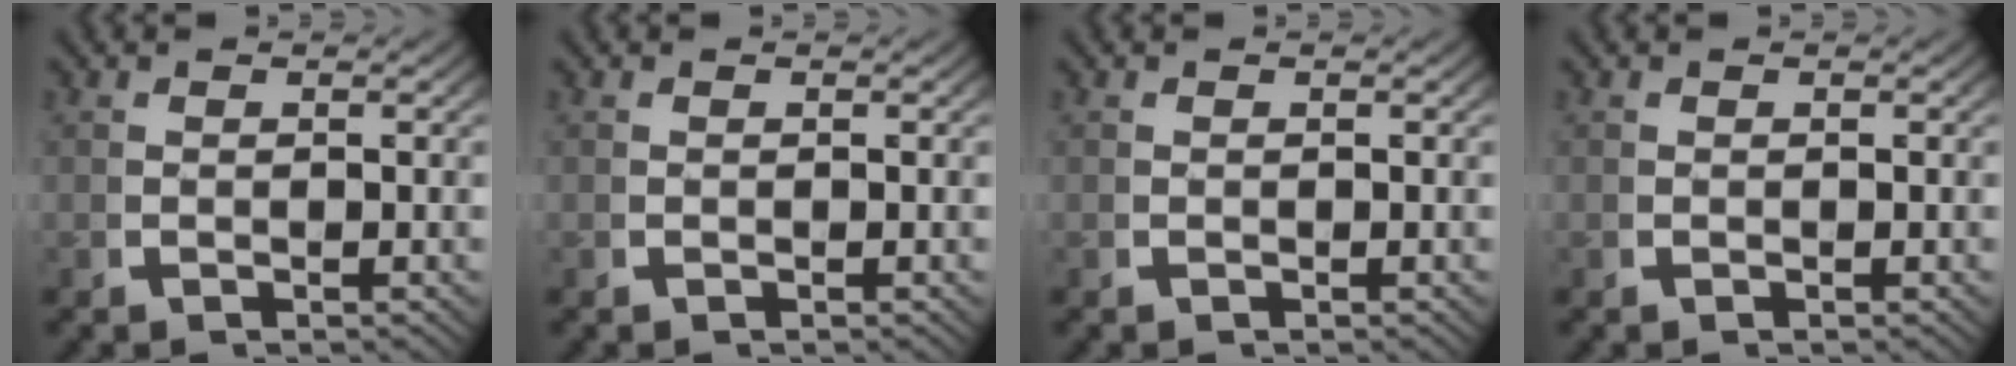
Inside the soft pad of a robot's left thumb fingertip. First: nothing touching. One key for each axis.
{"total": 0.0}
{"total": 0.0}
{"total": 0.0}